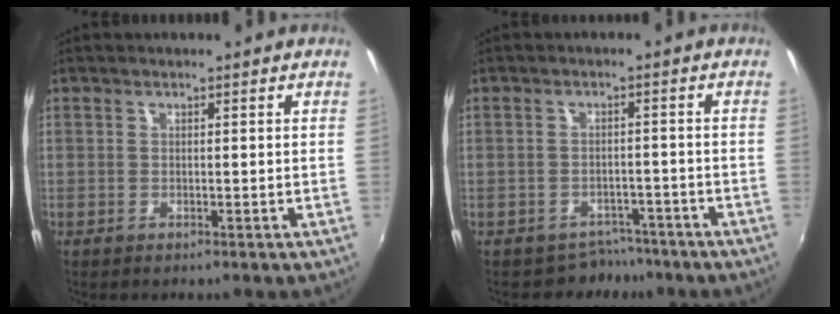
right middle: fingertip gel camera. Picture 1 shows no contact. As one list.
[{"total": 5.1, "force": [-4.1, 2.9, 0.0], "torque": [-0.004, 0.010, -0.057]}]